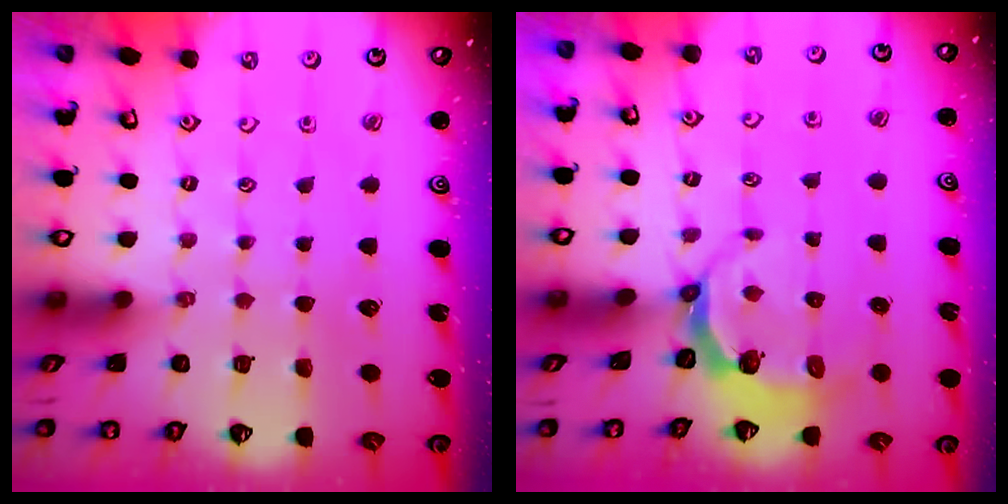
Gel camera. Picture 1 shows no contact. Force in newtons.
{"total": 4.7, "press": 3.7, "slide": 2.8}